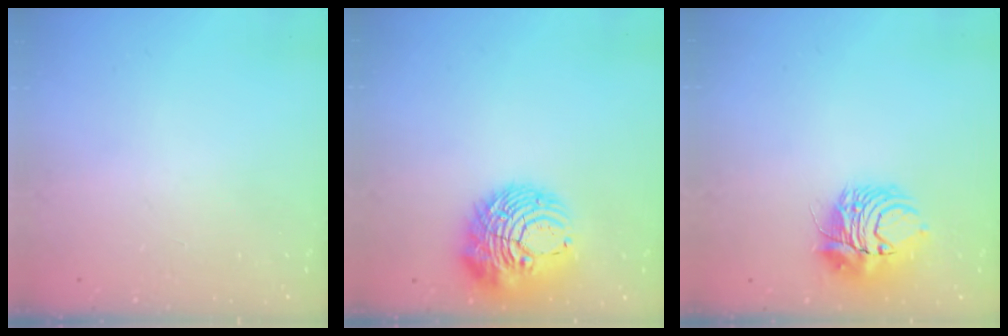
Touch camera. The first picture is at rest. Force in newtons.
{"total": 12.9, "press": 12.8, "slide": 1.5}
{"total": 9.1, "press": 9.1, "slide": 1.1}